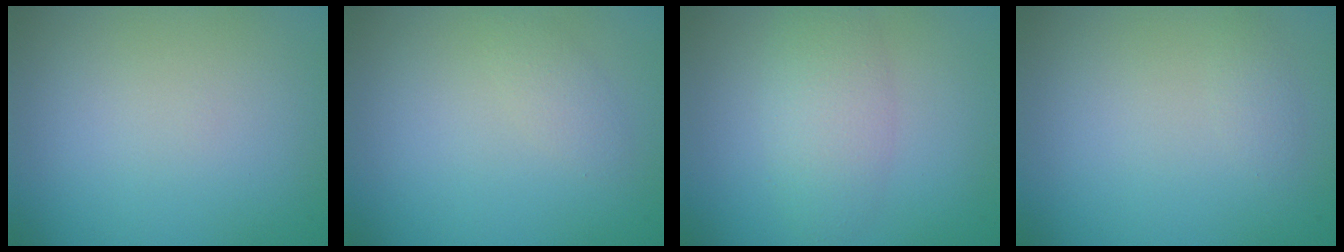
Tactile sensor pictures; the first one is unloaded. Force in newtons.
{"total": 1.1, "press": 1.1, "slide": 0.0}
{"total": 3.6, "press": 3.6, "slide": 0.1}
{"total": 0.7, "press": 0.7, "slide": 0.1}